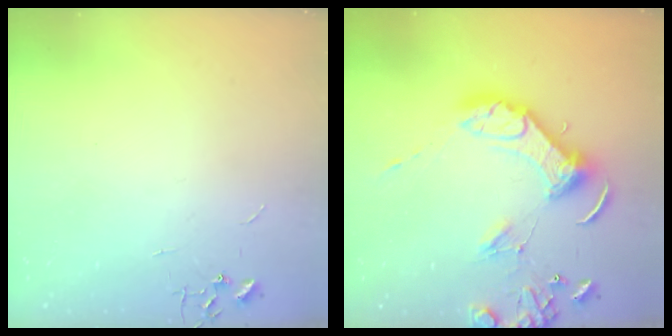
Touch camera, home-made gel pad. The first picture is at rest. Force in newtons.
{"total": 14.5, "press": 14.3, "slide": 2.3}